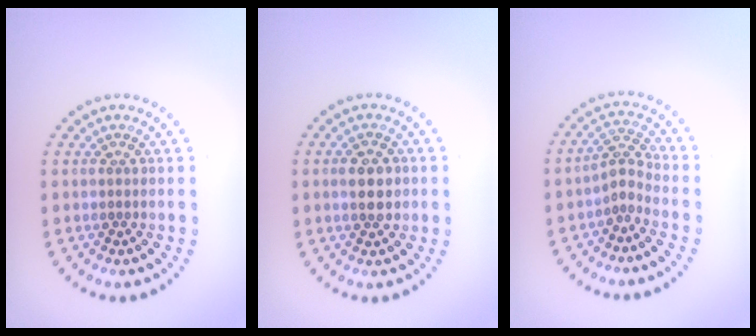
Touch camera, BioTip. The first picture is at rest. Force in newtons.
{"total": 2.9, "press": 2.9, "slide": 0.0}
{"total": 2.1, "press": 1.4, "slide": 1.5}